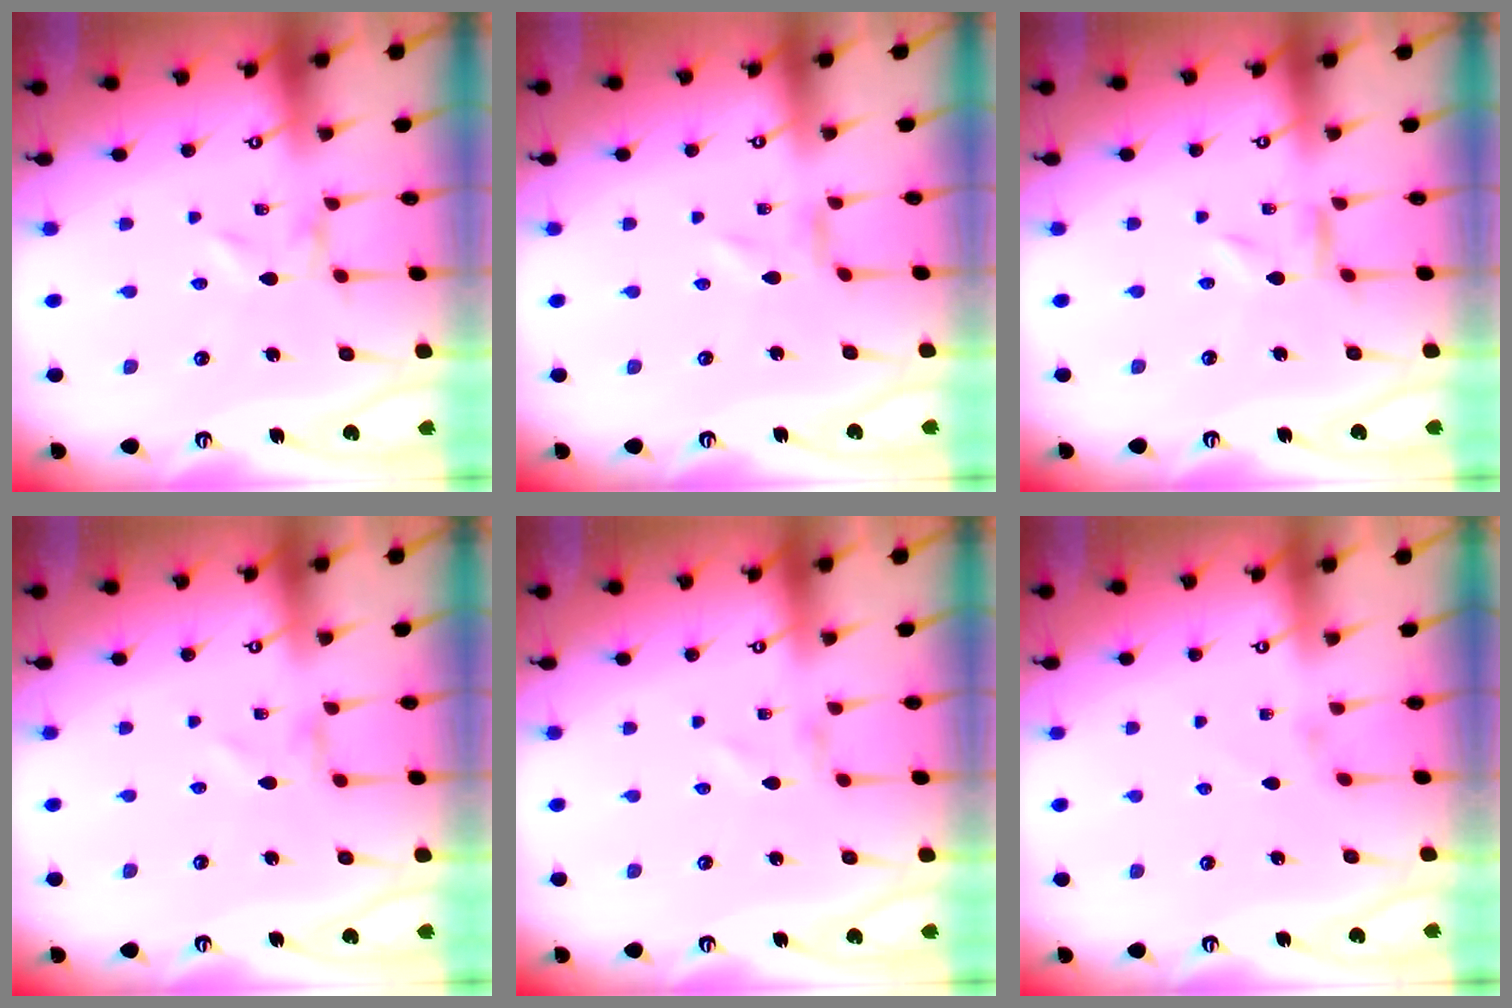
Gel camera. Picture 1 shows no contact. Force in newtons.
{"total": 0.0}
{"total": 1.8, "press": 1.8, "slide": 0.3}
{"total": 0.0}
{"total": 0.6, "press": 0.6, "slide": 0.1}
{"total": 2.4, "press": 2.3, "slide": 0.4}